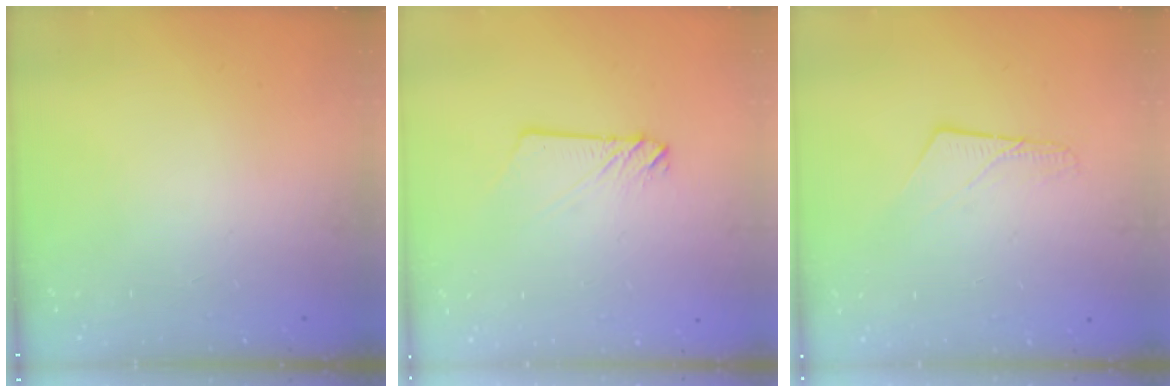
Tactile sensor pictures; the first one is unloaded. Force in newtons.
{"total": 3.0, "press": 3.0, "slide": 0.2}
{"total": 6.6, "press": 6.5, "slide": 0.5}